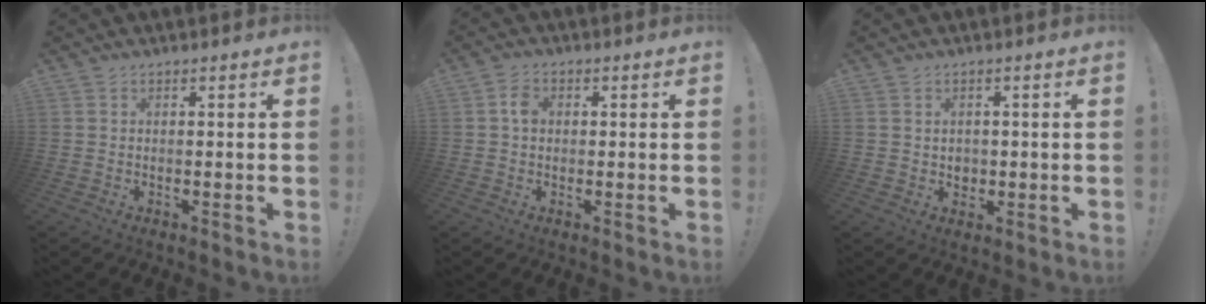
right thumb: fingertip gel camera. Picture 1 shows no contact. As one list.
[{"total": 3.7, "force": [0.3, 2.8, 2.4], "torque": [-0.031, 0.003, 0.002]}, {"total": 2.7, "force": [0.4, 2.6, 0.5], "torque": [-0.002, -0.005, 0.006]}]